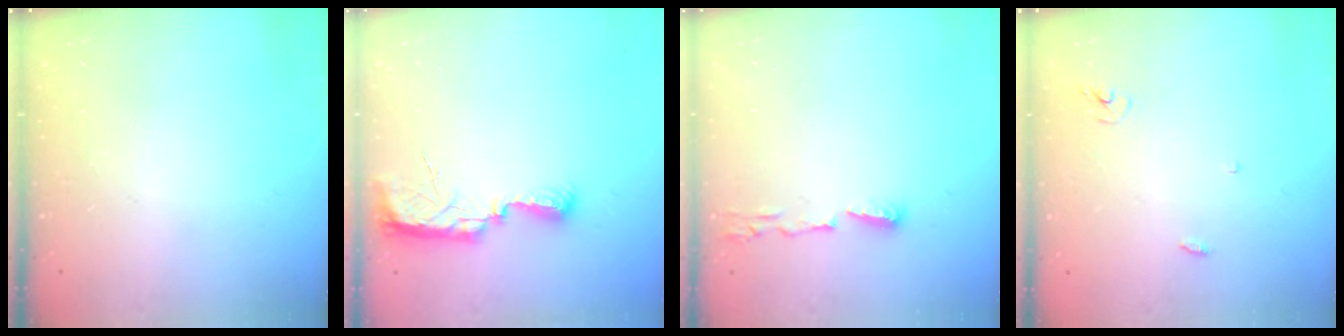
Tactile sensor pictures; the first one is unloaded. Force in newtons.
{"total": 8.1, "press": 8.0, "slide": 1.2}
{"total": 6.0, "press": 5.8, "slide": 1.2}
{"total": 2.9, "press": 2.9, "slide": 0.2}